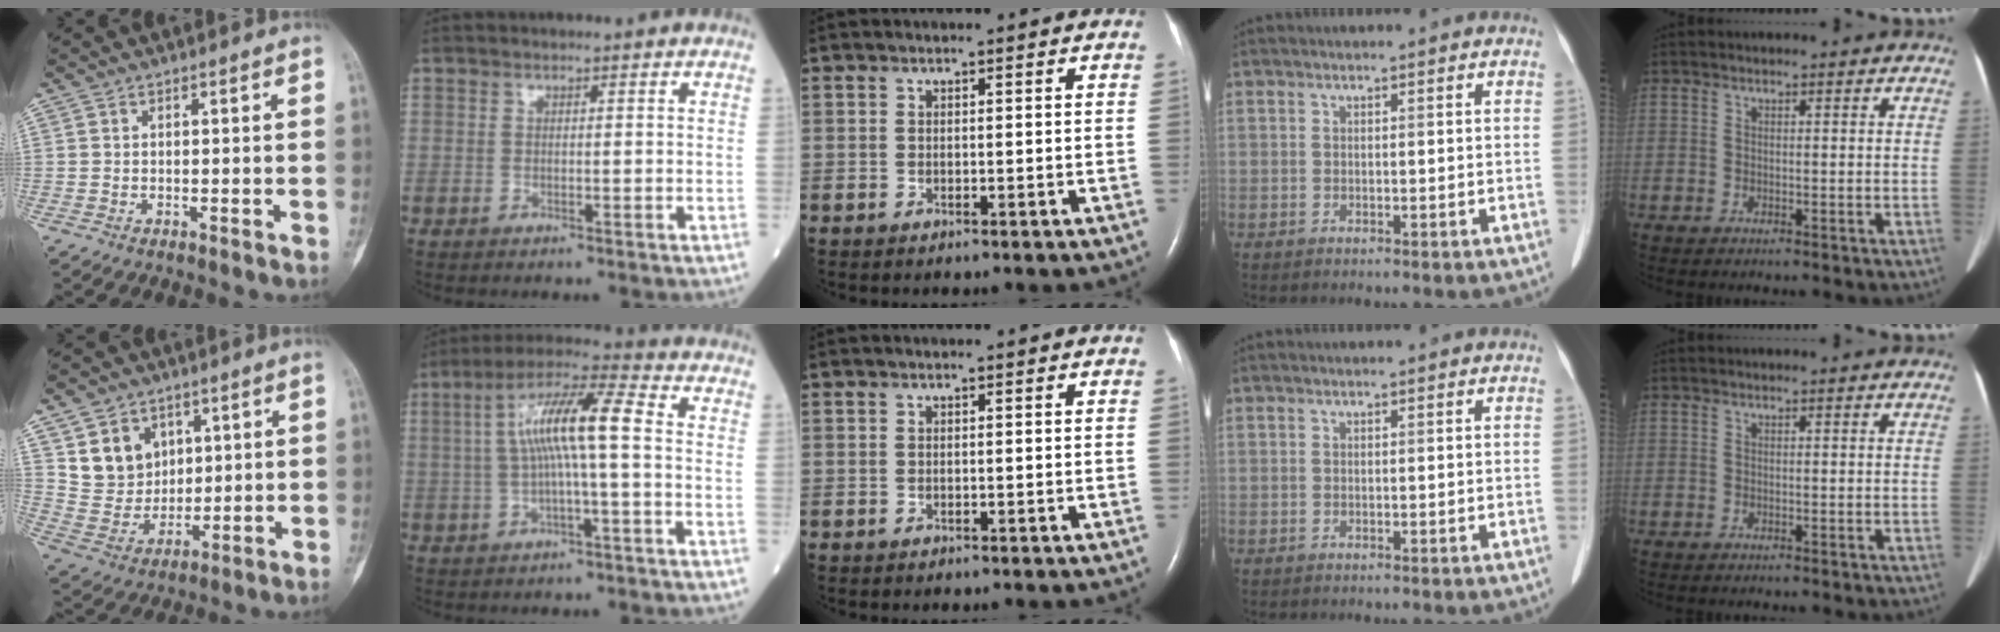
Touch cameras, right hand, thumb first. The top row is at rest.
{"thumb": {"total": 10.4, "force": [4.6, 8.5, 3.8], "torque": [-0.033, -0.029, 0.099]}, "index": {"total": 10.7, "force": [0.3, 0.8, 10.7], "torque": [-0.198, 0.027, 0.001]}}